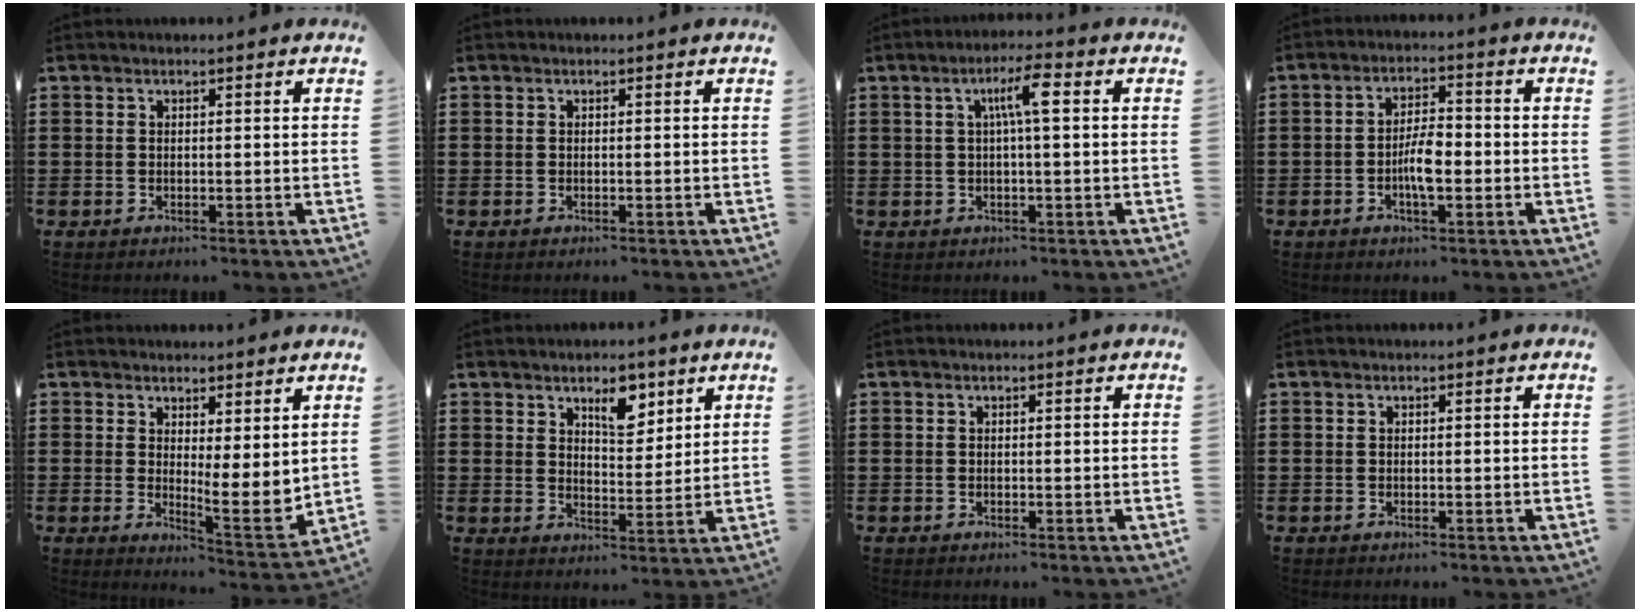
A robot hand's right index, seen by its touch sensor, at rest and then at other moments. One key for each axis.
{"total": 0.0}
{"total": 5.1, "fx": 0.9, "fy": 0.6, "fz": 4.9, "tx": -0.088, "ty": 0.004, "tz": 0.008}
{"total": 5.1, "fx": -1.3, "fy": 1.6, "fz": 4.7, "tx": -0.096, "ty": 0.003, "tz": -0.028}
{"total": 4.9, "fx": 3.0, "fy": 1.5, "fz": 3.5, "tx": -0.052, "ty": -0.031, "tz": 0.053}
{"total": 5.9, "fx": 3.8, "fy": 2.9, "fz": 3.5, "tx": -0.049, "ty": -0.002, "tz": 0.062}
{"total": 0.0}
{"total": 0.0}